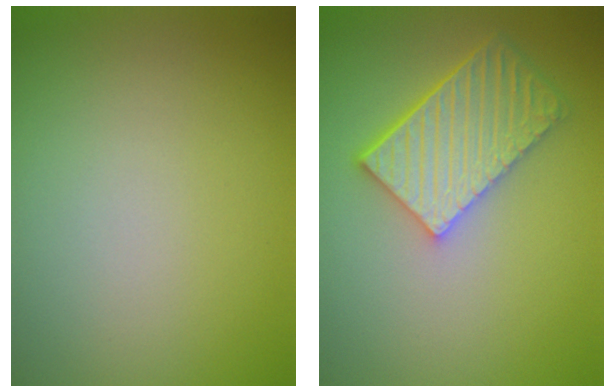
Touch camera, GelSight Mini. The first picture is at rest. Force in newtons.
{"total": 5.7, "press": 4.7, "slide": 3.3}